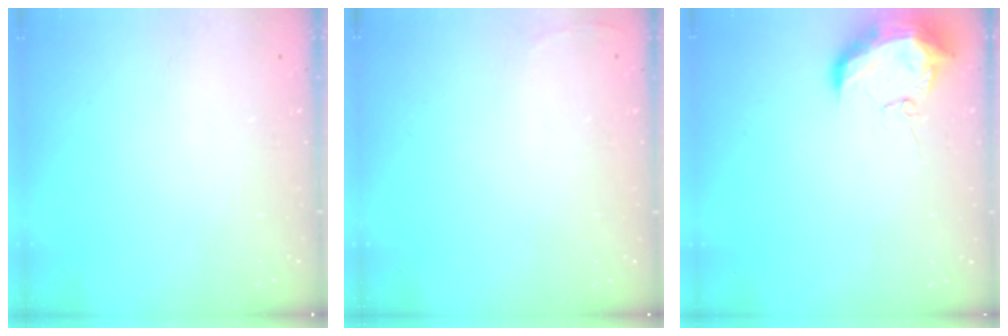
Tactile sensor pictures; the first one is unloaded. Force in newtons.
{"total": 2.5, "press": 2.4, "slide": 0.9}
{"total": 10.0, "press": 10.0, "slide": 0.8}